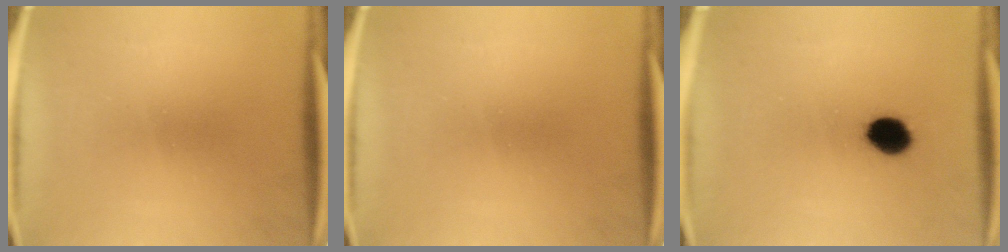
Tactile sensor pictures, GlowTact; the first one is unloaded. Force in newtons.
{"total": 0.0}
{"total": 6.8}